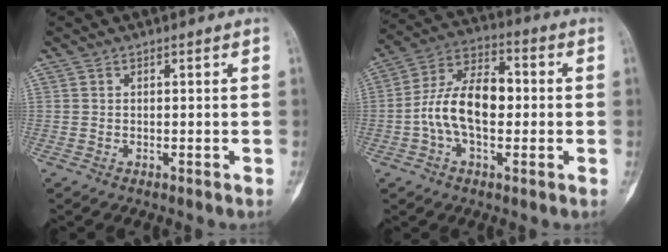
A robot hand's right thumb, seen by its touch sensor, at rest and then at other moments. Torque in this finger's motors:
{"motor_torque": [1.76, 1.72, 1.04, -0.88, 0.21]}